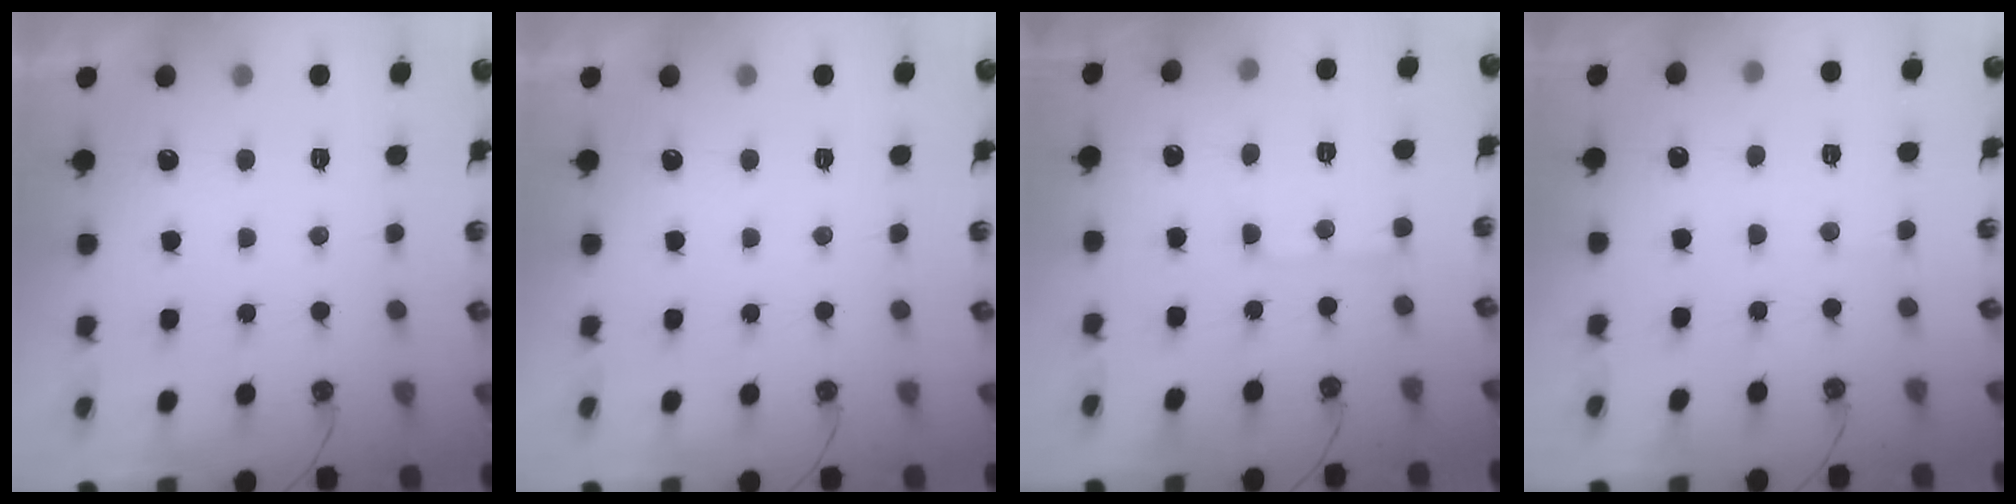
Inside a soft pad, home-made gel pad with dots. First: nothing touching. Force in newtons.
{"total": 0.0}
{"total": 5.6, "press": 5.6, "slide": 0.4}
{"total": 3.7, "press": 3.7, "slide": 0.5}